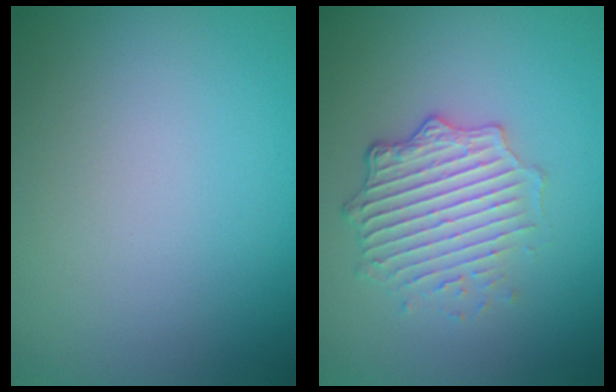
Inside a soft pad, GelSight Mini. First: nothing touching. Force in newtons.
{"total": 4.9, "press": 3.6, "slide": 3.4}